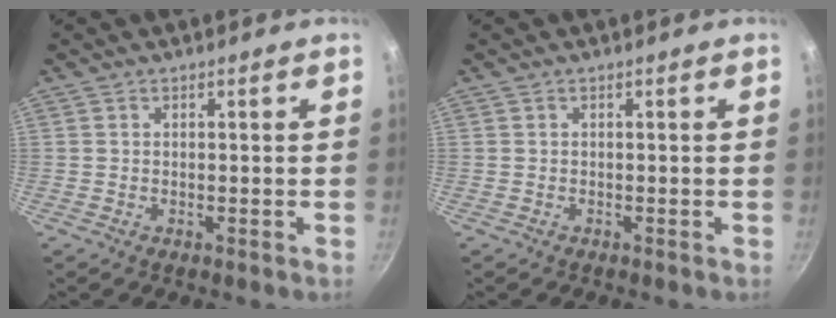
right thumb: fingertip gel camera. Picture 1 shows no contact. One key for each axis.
{"total": 0.0}